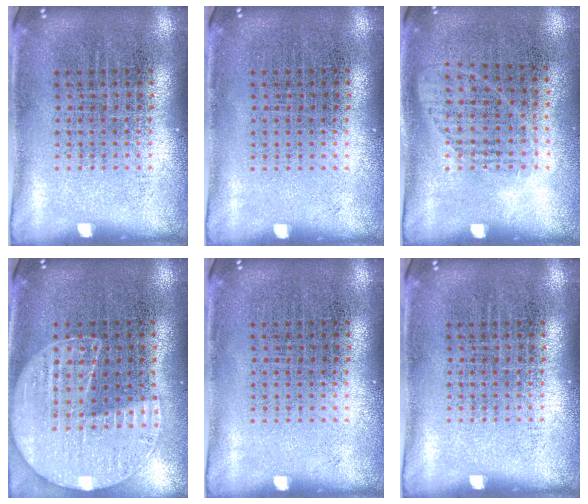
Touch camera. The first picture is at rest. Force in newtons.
{"total": 0.0}
{"total": 0.9, "press": 0.8, "slide": 0.5}
{"total": 1.2, "press": 1.1, "slide": 0.2}
{"total": 0.0}
{"total": 0.0}